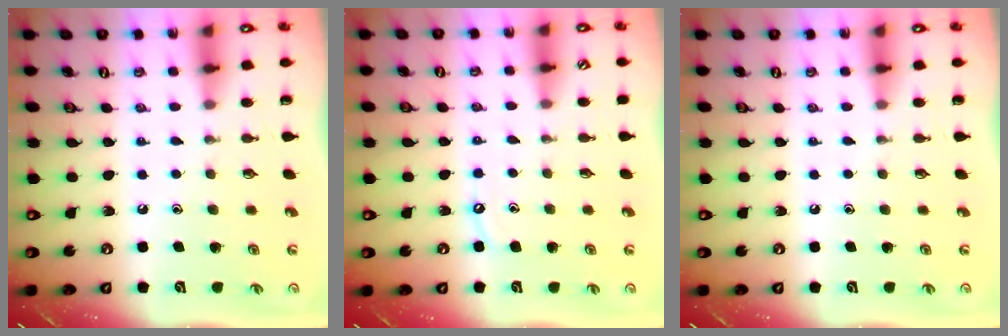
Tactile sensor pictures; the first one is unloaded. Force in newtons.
{"total": 4.5, "press": 4.4, "slide": 0.6}
{"total": 0.0}